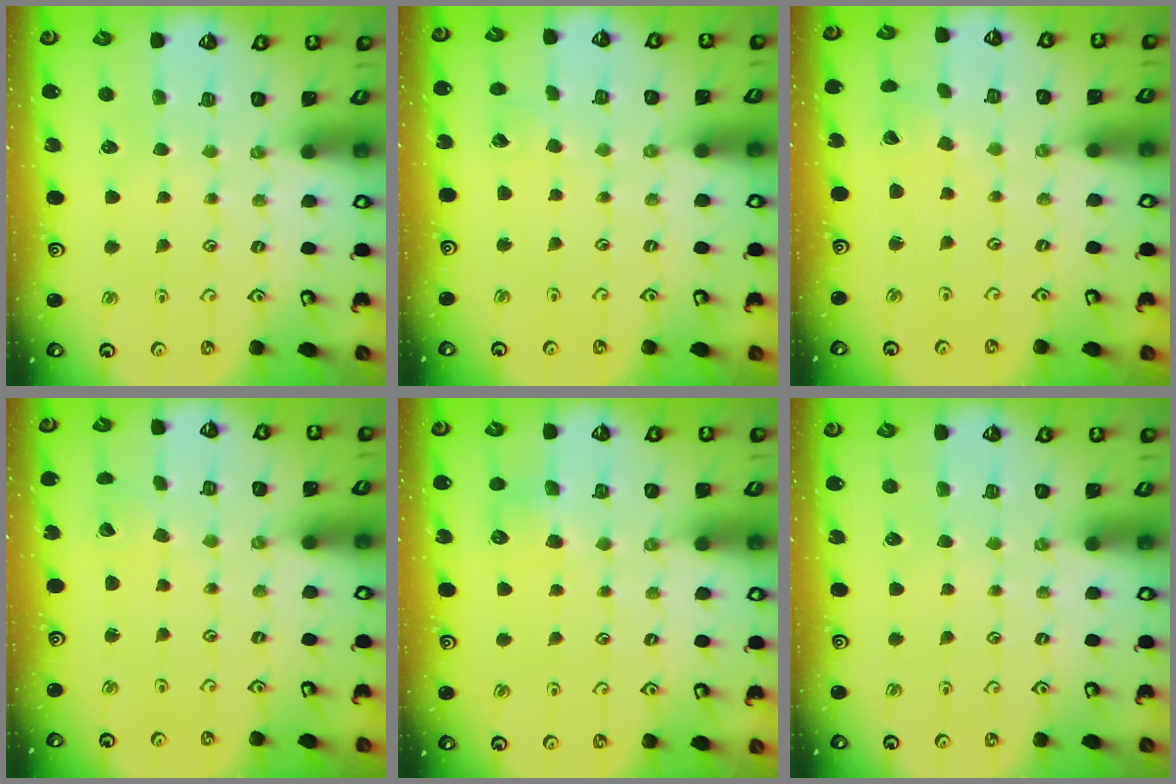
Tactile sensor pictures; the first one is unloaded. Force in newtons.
{"total": 2.9, "press": 2.9, "slide": 0.3}
{"total": 2.6, "press": 2.6, "slide": 0.1}
{"total": 2.6, "press": 2.6, "slide": 0.1}
{"total": 5.4, "press": 5.4, "slide": 0.7}
{"total": 0.0}